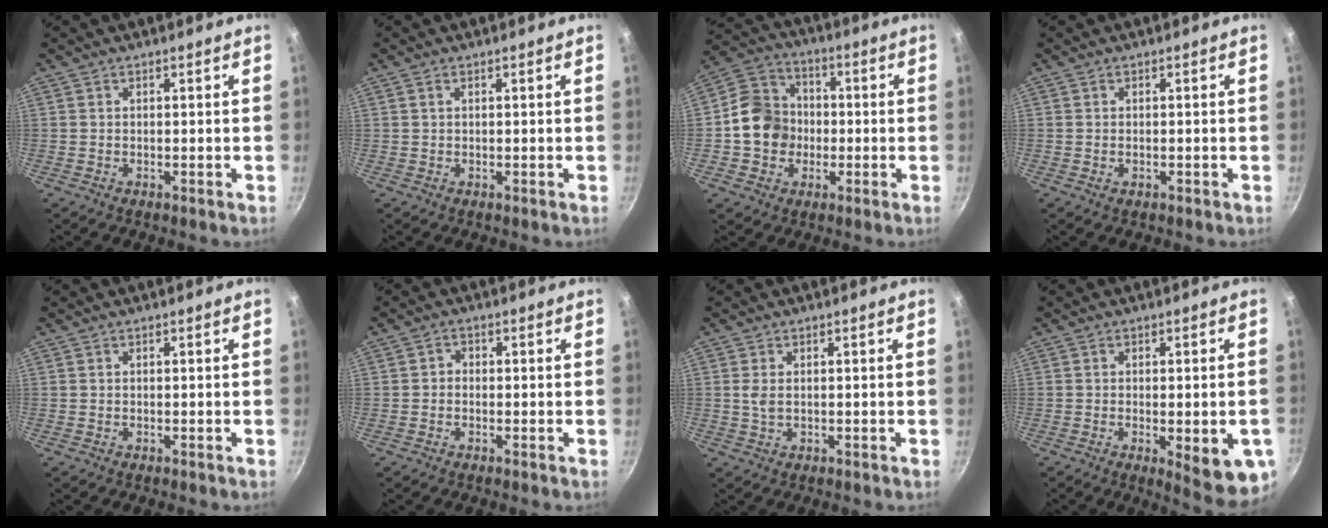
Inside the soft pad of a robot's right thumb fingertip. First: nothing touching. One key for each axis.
{"total": 0.7, "fx": 0.3, "fy": 0.3, "fz": 0.5, "tx": -0.008, "ty": 0.002, "tz": 0.004}
{"total": 11.9, "fx": -1.3, "fy": 10.5, "fz": 5.6, "tx": -0.069, "ty": 0.028, "tz": -0.041}
{"total": 0.7, "fx": -0.2, "fy": 0.5, "fz": 0.5, "tx": -0.011, "ty": 0.000, "tz": -0.003}
{"total": 0.0}
{"total": 1.4, "fx": -0.5, "fy": 1.2, "fz": 0.6, "tx": -0.004, "ty": 0.007, "tz": -0.012}
{"total": 2.0, "fx": 0.3, "fy": 1.1, "fz": 1.7, "tx": -0.033, "ty": -0.001, "tz": 0.006}
{"total": 10.7, "fx": -2.8, "fy": 3.1, "fz": 9.8, "tx": -0.104, "ty": -0.005, "tz": -0.029}